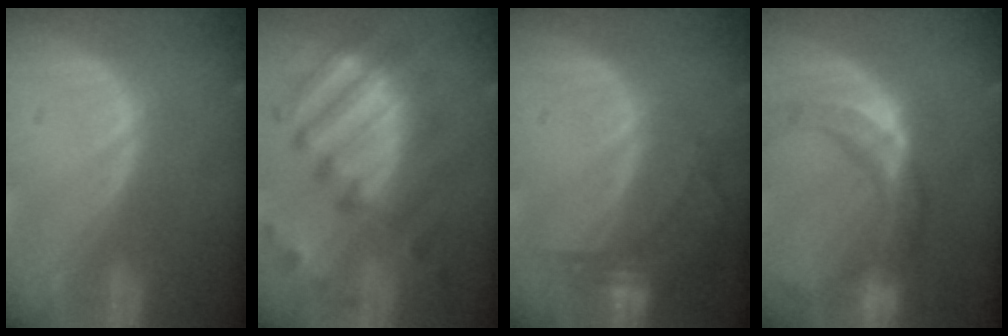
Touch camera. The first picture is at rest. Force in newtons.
{"total": 11.3, "press": 10.6, "slide": 3.9}
{"total": 6.2, "press": 5.8, "slide": 2.2}
{"total": 11.6, "press": 9.8, "slide": 6.2}